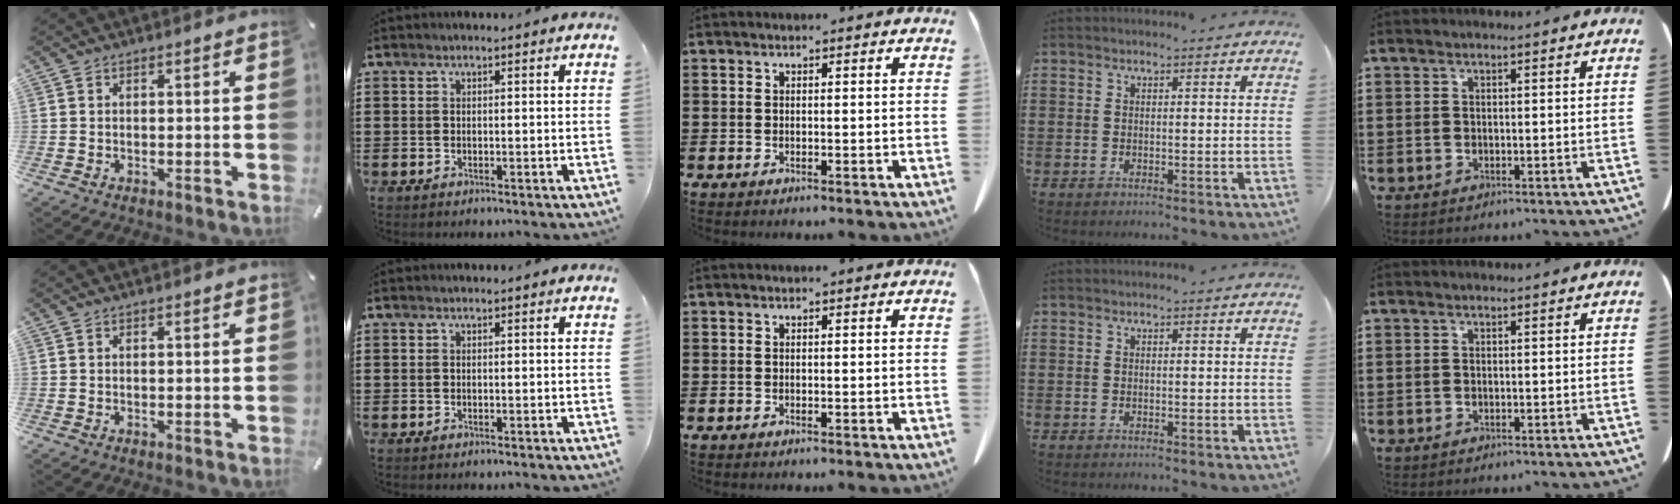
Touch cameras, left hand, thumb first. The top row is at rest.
{}